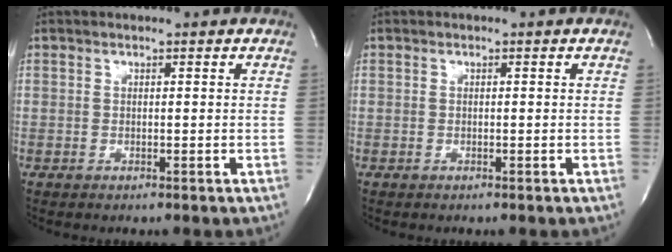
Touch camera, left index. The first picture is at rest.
{"total": 0.0}